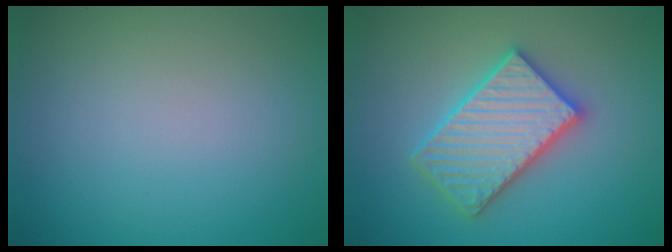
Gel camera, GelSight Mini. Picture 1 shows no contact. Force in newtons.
{"total": 5.6, "press": 5.5, "slide": 0.8}